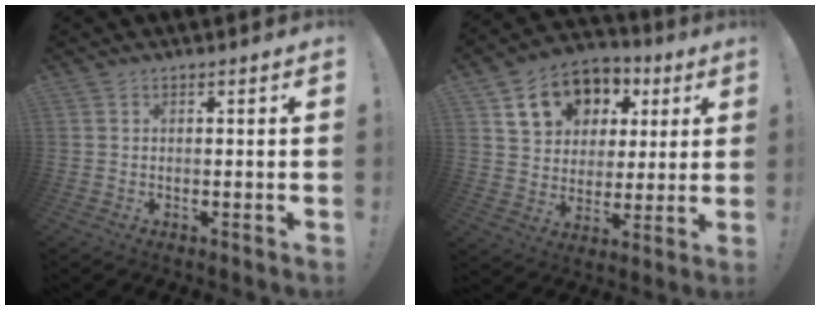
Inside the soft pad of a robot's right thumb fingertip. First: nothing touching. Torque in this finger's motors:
{"motor_torque": [1.04, 2.68, 0.49, -0.20, 0.05]}